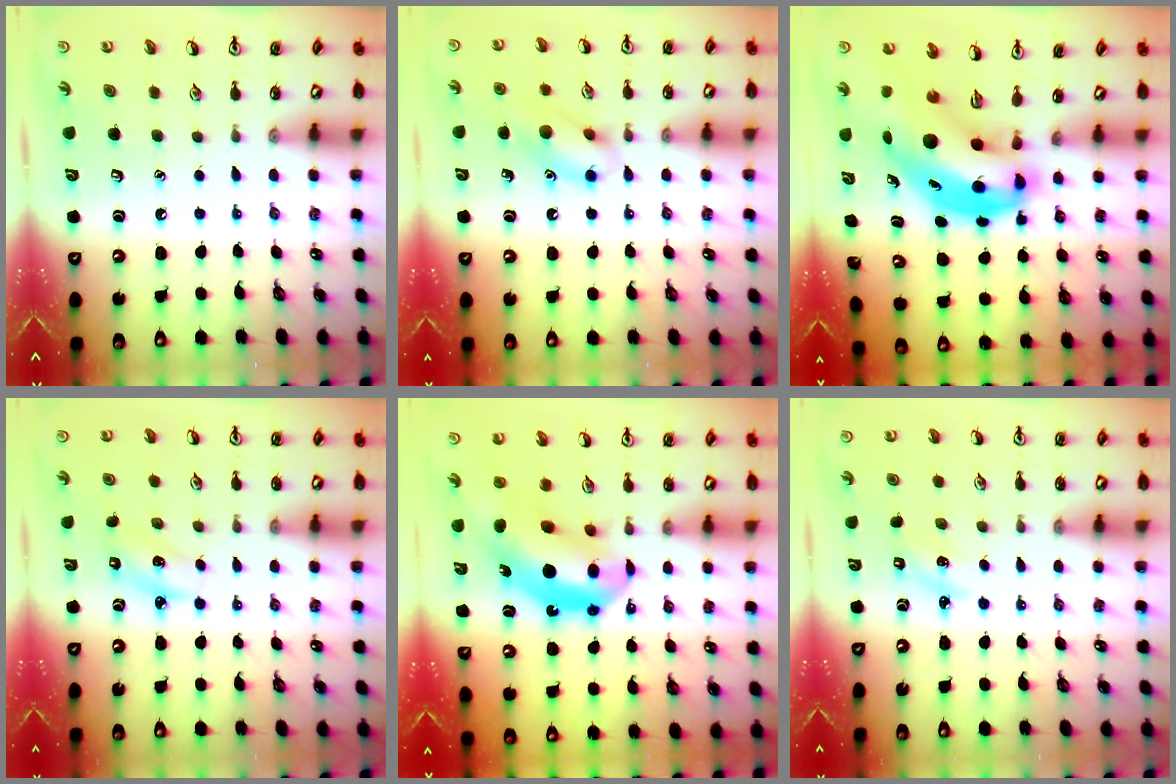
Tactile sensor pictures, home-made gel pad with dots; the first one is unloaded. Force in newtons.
{"total": 11.5, "press": 11.4, "slide": 0.7}
{"total": 8.8, "press": 8.4, "slide": 2.5}
{"total": 2.2, "press": 2.1, "slide": 0.5}
{"total": 14.0, "press": 13.3, "slide": 4.5}
{"total": 1.2, "press": 1.1, "slide": 0.5}